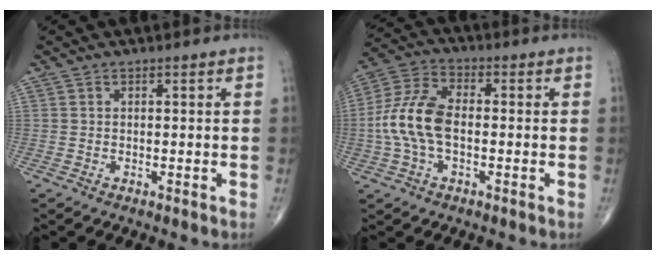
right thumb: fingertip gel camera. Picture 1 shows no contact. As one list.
[{"total": 11.3, "force": [-1.2, 6.3, 9.3], "torque": [-0.203, 0.030, -0.028]}]